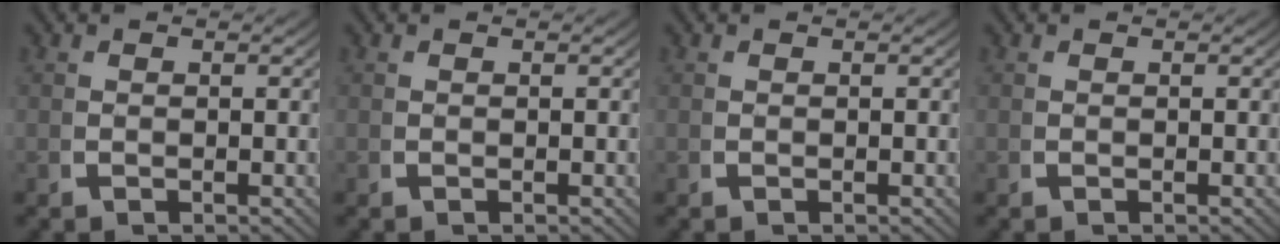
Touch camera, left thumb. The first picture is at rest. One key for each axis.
{"total": 0.0}
{"total": 0.0}
{"total": 0.0}